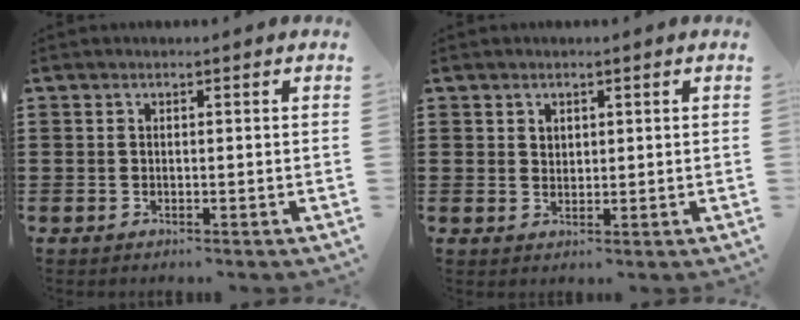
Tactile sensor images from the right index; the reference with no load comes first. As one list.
[{"total": 1.5, "force": [1.1, 1.0, 0.3], "torque": [-0.008, 0.003, 0.022]}]